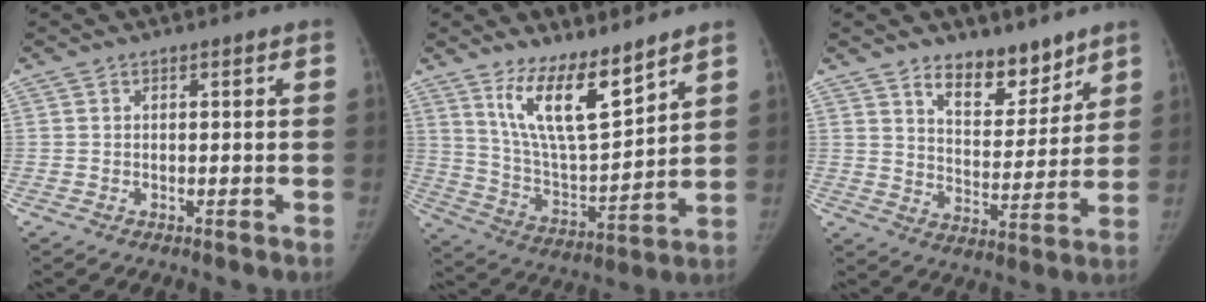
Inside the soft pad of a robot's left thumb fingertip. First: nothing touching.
{"total": 13.5, "force": [9.4, 3.7, 8.9], "torque": [-0.135, -0.075, 0.188]}
{"total": 10.6, "force": [7.9, 5.0, 4.9], "torque": [-0.044, -0.062, 0.136]}